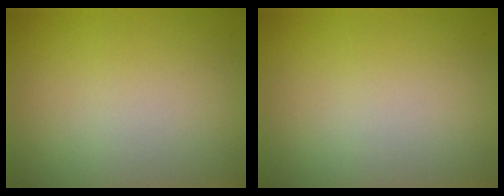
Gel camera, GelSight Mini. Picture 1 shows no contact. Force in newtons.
{"total": 0.0}